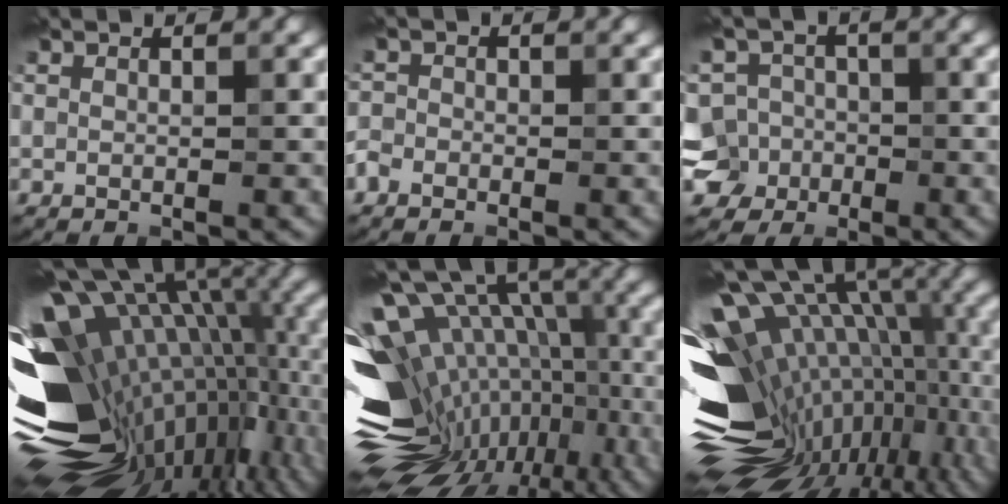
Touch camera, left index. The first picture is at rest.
{"total": 1.4, "force": [-1.1, 0.9, 0.0], "torque": [0.005, 0.002, -0.028]}
{"total": 6.5, "force": [-3.2, 5.6, 1.2], "torque": [-0.001, 0.004, -0.080]}
{"total": 18.0, "force": [-1.0, 9.6, 15.2], "torque": [-0.264, -0.026, -0.004]}
{"total": 15.3, "force": [-2.9, 9.8, 11.4], "torque": [-0.183, 0.021, -0.016]}
{"total": 17.9, "force": [-2.0, 9.9, 14.8], "torque": [-0.236, -0.017, -0.006]}